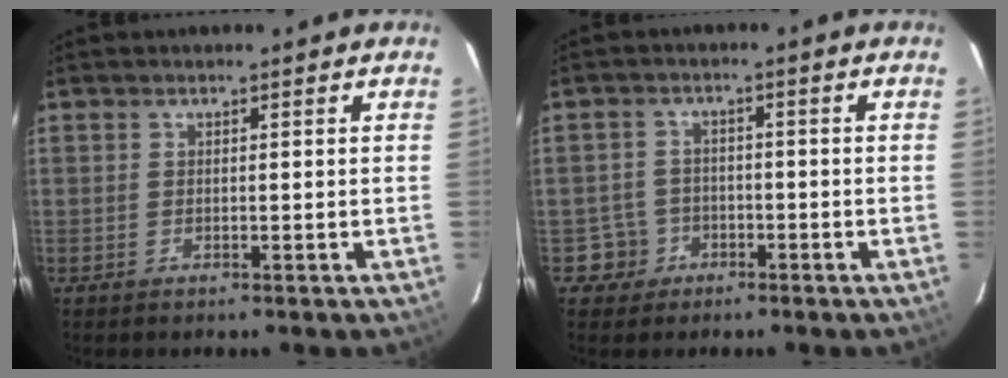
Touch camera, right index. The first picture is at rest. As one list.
[{"total": 4.5, "force": [-2.0, 4.0, -0.2], "torque": [0.001, 0.021, -0.034]}]